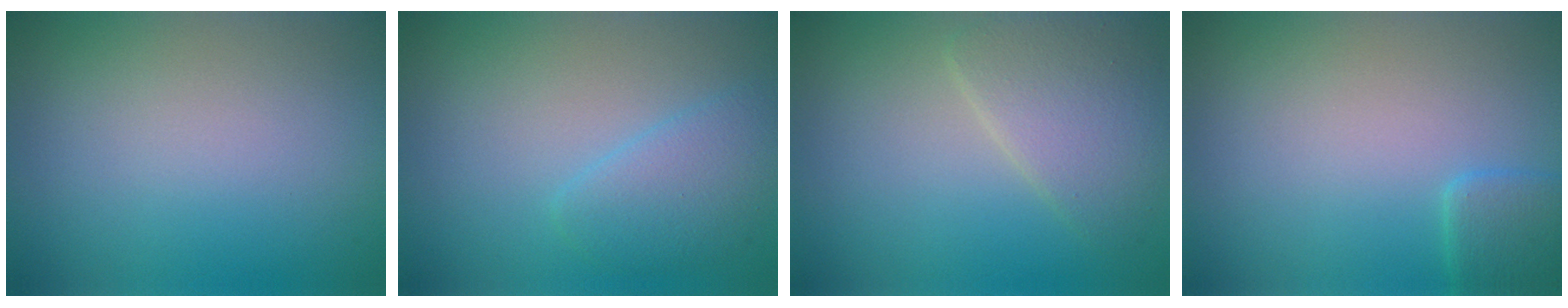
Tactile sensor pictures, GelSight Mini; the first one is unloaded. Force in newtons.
{"total": 2.7, "press": 2.7, "slide": 0.2}
{"total": 4.0, "press": 4.0, "slide": 0.2}
{"total": 2.1, "press": 2.1, "slide": 0.1}